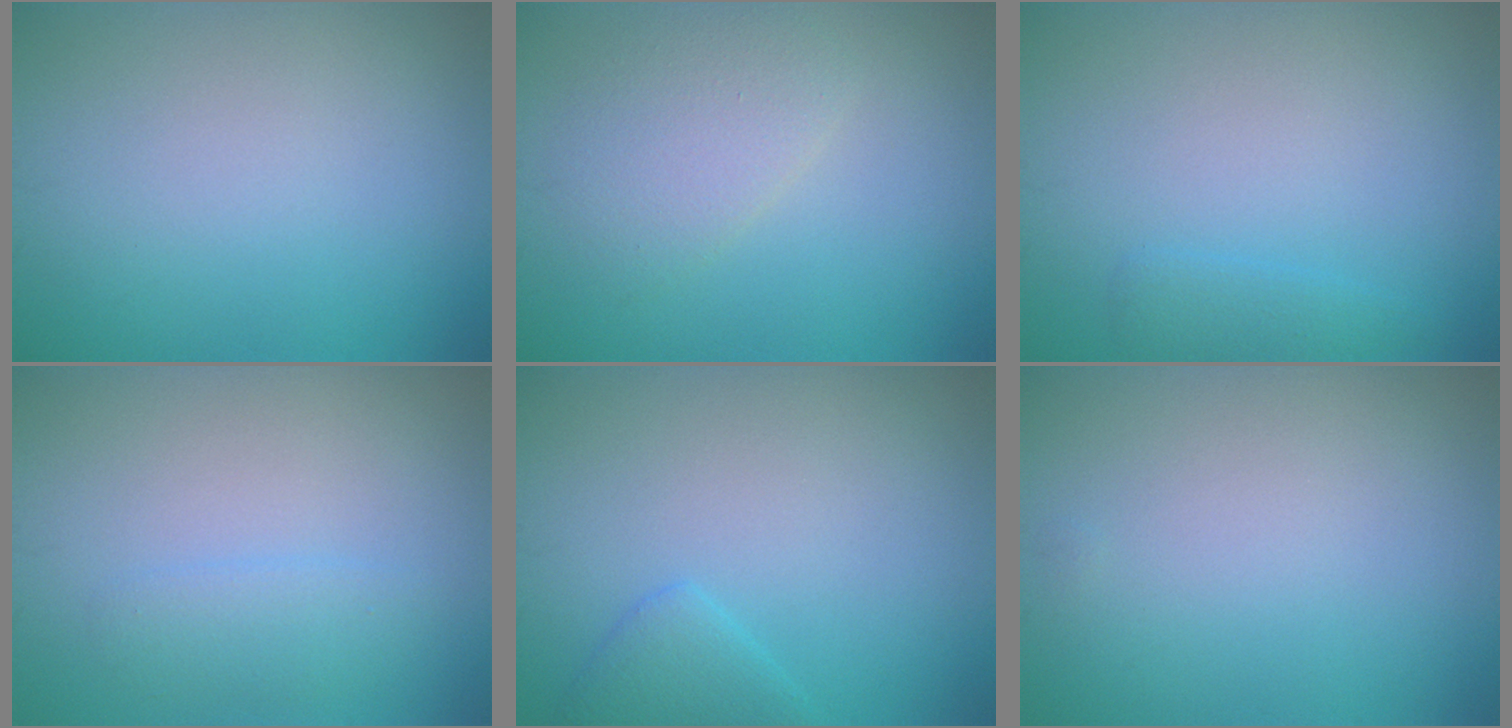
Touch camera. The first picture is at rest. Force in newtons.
{"total": 2.6, "press": 2.6, "slide": 0.2}
{"total": 1.4, "press": 1.4, "slide": 0.1}
{"total": 1.6, "press": 1.6, "slide": 0.0}
{"total": 1.6, "press": 1.6, "slide": 0.0}
{"total": 0.0}